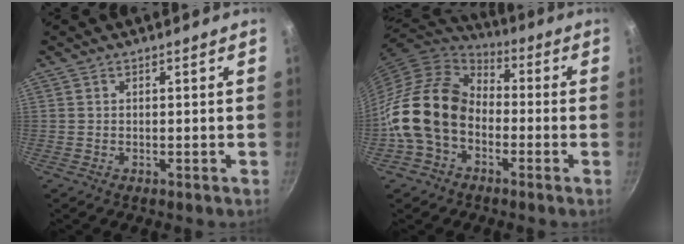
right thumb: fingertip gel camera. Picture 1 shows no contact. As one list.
[{"total": 16.8, "force": [-3.8, 12.2, 10.9], "torque": [-0.173, 0.048, -0.091]}]